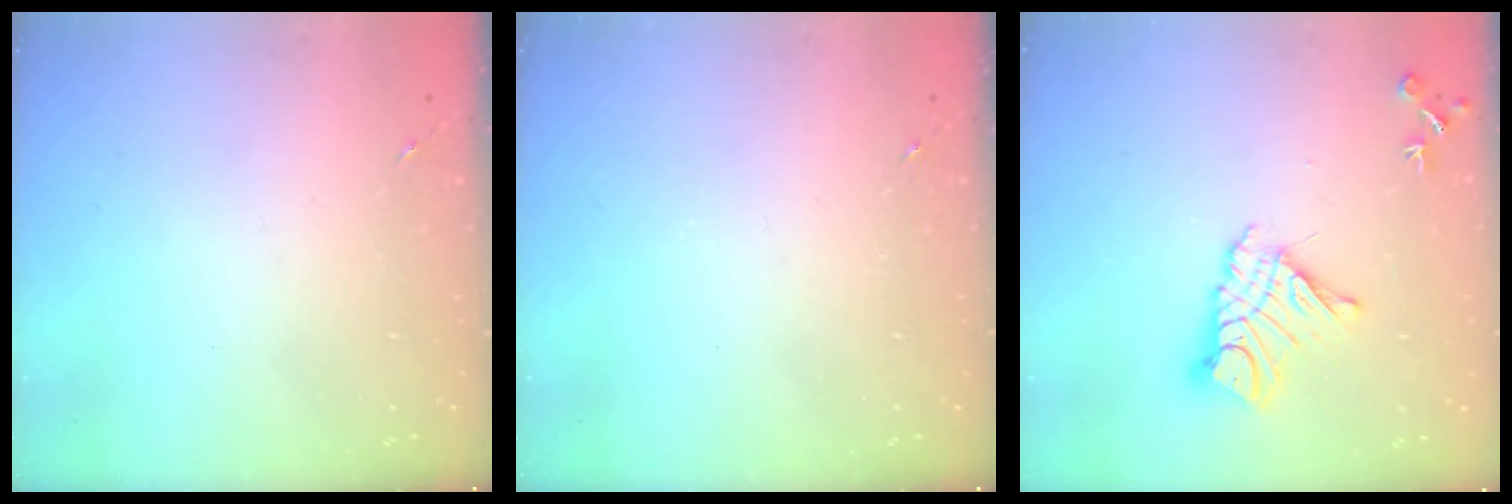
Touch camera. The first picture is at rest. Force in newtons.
{"total": 0.0}
{"total": 13.7, "press": 13.7, "slide": 1.3}